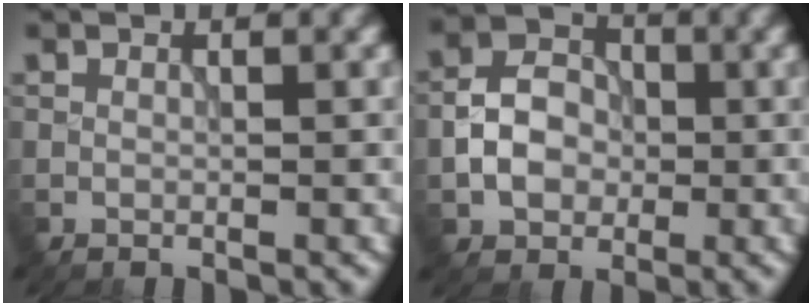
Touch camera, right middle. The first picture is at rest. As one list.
[{"total": 4.3, "force": [-0.8, 3.4, 2.5], "torque": [-0.043, 0.006, -0.016]}]